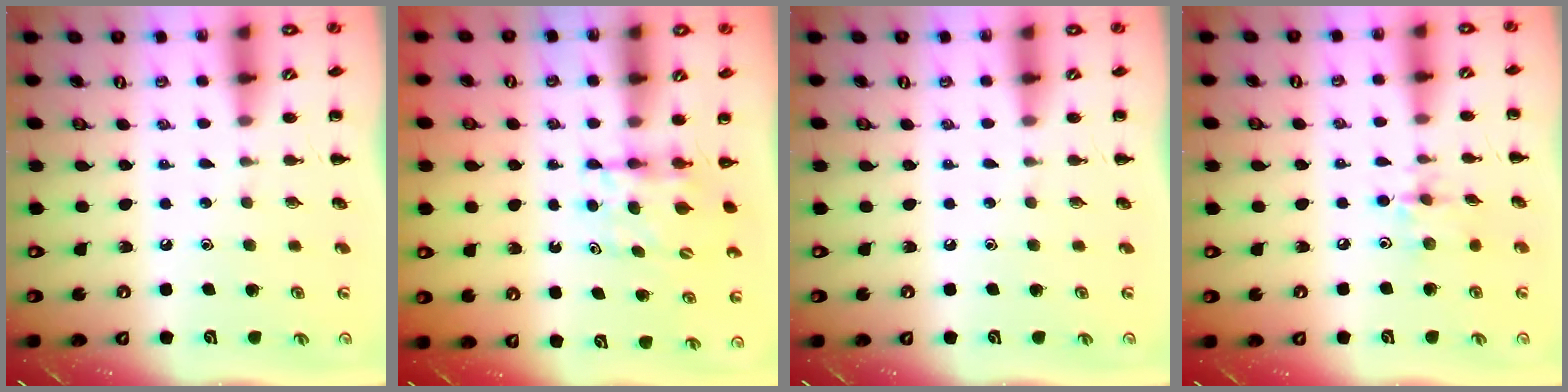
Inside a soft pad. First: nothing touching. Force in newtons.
{"total": 4.5, "press": 4.3, "slide": 1.5}
{"total": 0.0}
{"total": 4.1, "press": 4.1, "slide": 0.5}